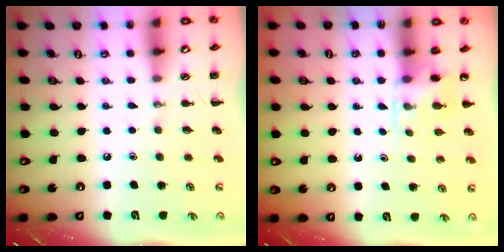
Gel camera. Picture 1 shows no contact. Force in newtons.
{"total": 4.4, "press": 4.2, "slide": 1.6}